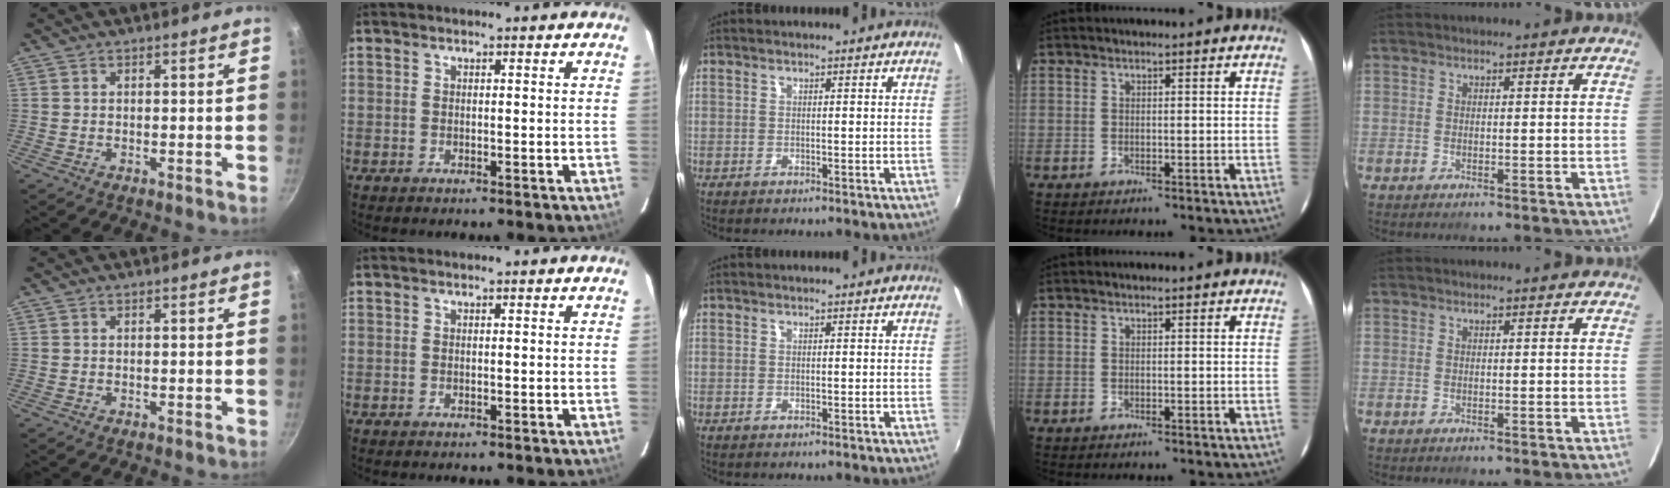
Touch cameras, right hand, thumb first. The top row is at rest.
{}